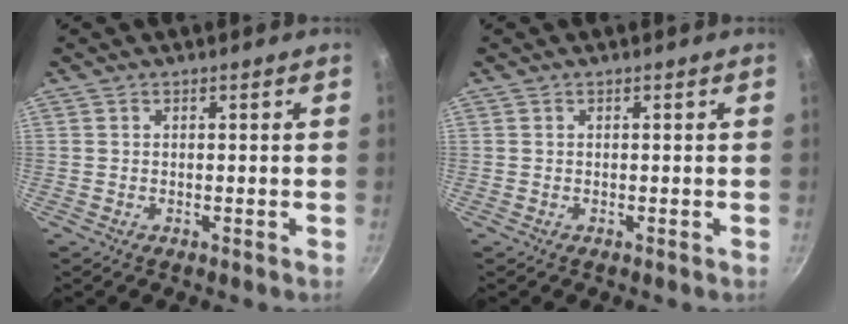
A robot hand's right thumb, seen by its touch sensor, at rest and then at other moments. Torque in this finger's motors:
{"motor_torque": [0.00, 0.00, -0.02, 0.02, 0.00]}